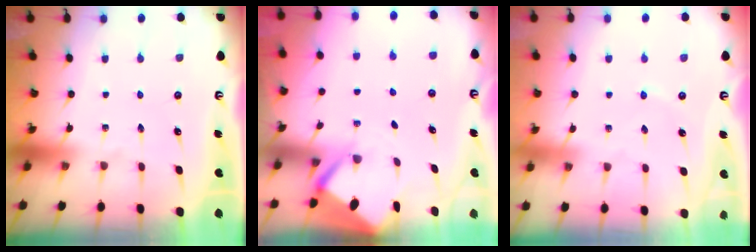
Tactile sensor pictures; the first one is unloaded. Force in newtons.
{"total": 2.7, "press": 2.7, "slide": 0.3}
{"total": 1.7, "press": 1.7, "slide": 0.3}